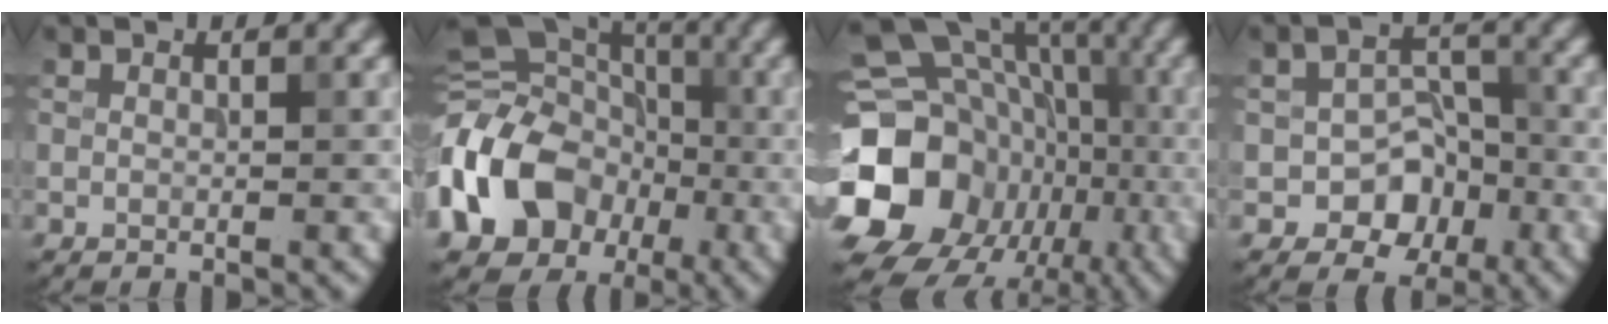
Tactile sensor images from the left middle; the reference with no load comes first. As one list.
[{"total": 13.9, "force": [-4.3, 10.5, 7.9], "torque": [-0.165, 0.002, -0.095]}, {"total": 20.8, "force": [-4.8, 17.9, 9.4], "torque": [-0.174, -0.009, -0.109]}, {"total": 5.5, "force": [-2.2, 4.0, 3.2], "torque": [-0.034, -0.003, -0.039]}]